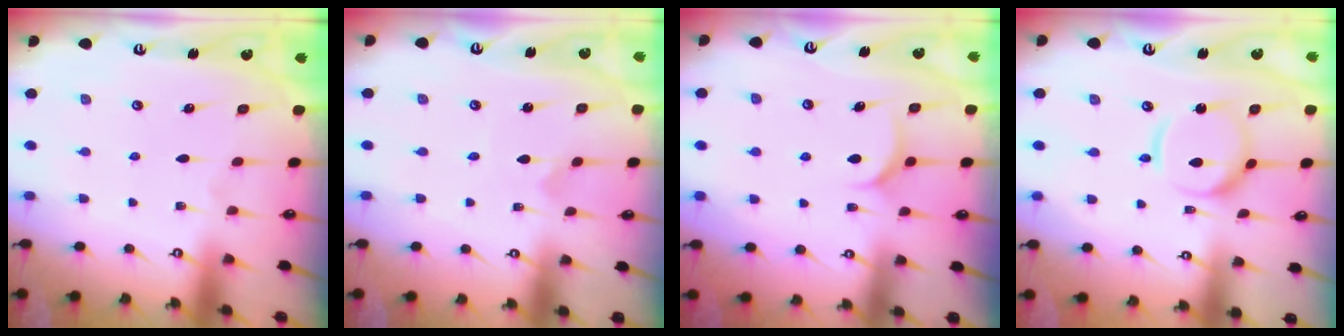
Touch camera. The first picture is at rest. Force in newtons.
{"total": 0.0}
{"total": 6.2, "press": 6.2, "slide": 0.2}
{"total": 10.8, "press": 10.7, "slide": 1.0}